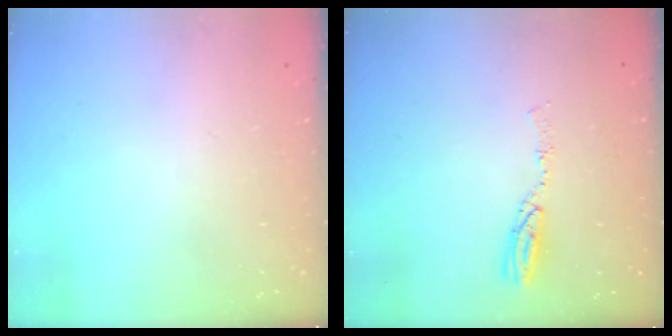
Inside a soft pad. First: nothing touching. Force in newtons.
{"total": 5.1, "press": 5.1, "slide": 0.3}